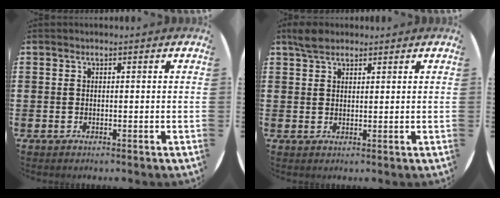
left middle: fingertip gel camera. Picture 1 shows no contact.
{"total": 2.9, "force": [2.5, 1.2, 1.1], "torque": [-0.018, 0.004, 0.045]}